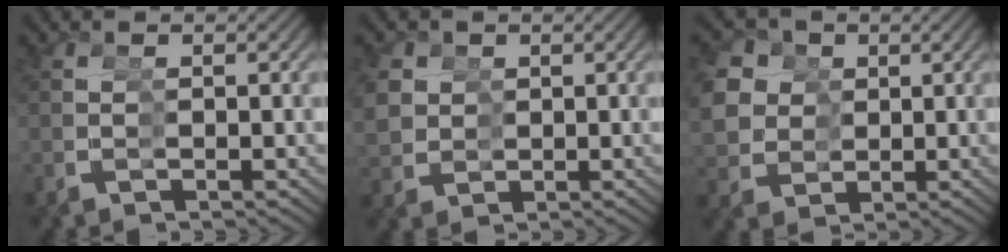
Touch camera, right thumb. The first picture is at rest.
{"total": 3.2, "force": [1.9, 2.6, -0.3], "torque": [-0.010, -0.007, 0.040]}
{"total": 7.3, "force": [2.5, 6.5, 2.3], "torque": [-0.067, -0.014, 0.046]}